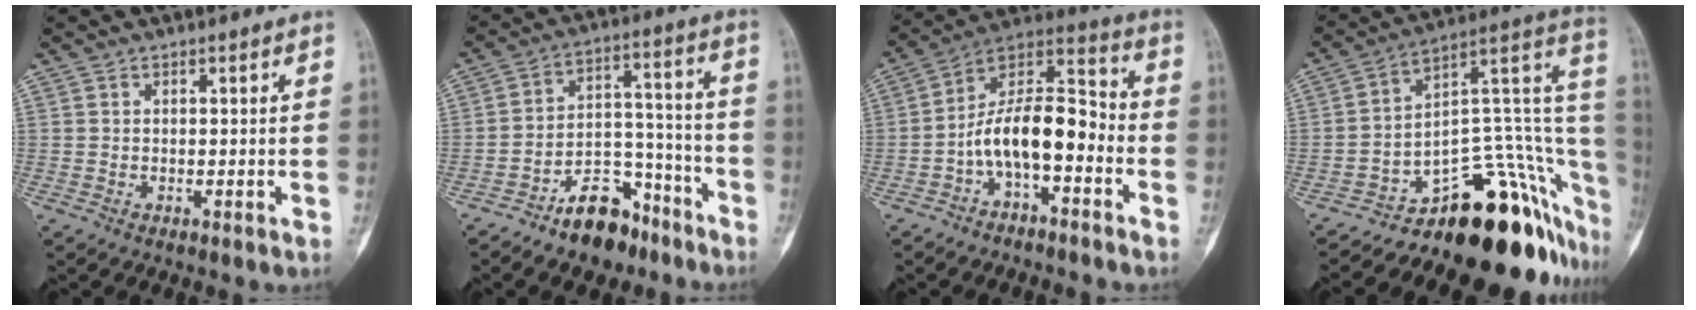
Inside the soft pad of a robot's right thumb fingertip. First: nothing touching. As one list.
[{"total": 11.8, "force": [-8.4, 6.4, 5.2], "torque": [-0.057, 0.087, -0.141]}, {"total": 13.2, "force": [-4.1, 5.9, 11.1], "torque": [-0.184, 0.075, -0.080]}, {"total": 23.8, "force": [-14.3, 9.2, 16.6], "torque": [-0.100, 0.127, -0.200]}]